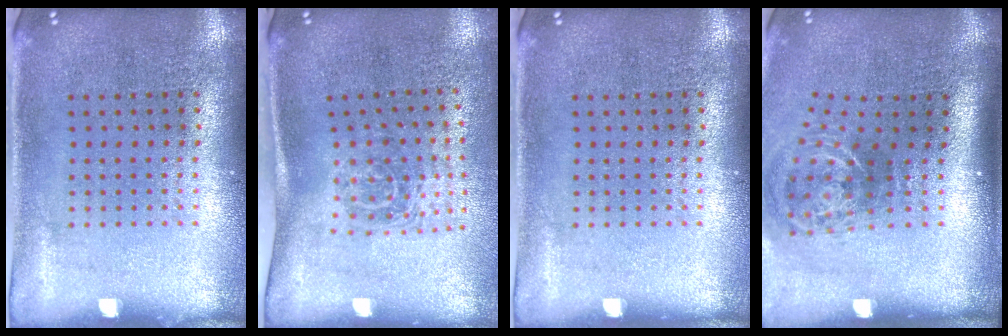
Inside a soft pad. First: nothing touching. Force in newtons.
{"total": 1.7, "press": 1.2, "slide": 1.2}
{"total": 0.0}
{"total": 2.2, "press": 1.3, "slide": 1.8}